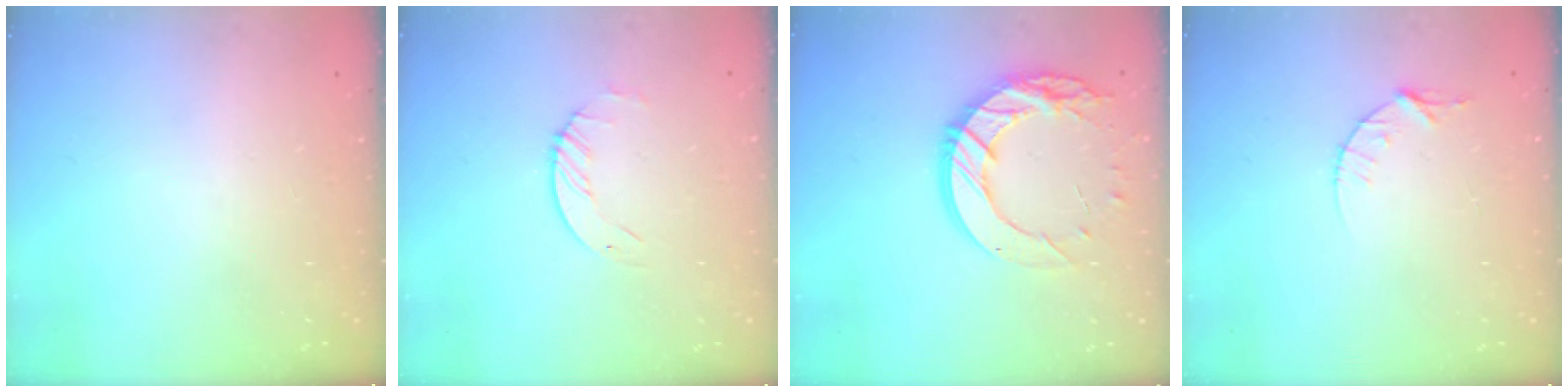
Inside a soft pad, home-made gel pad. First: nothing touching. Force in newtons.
{"total": 1.6, "press": 1.6, "slide": 0.2}
{"total": 16.8, "press": 16.8, "slide": 1.2}
{"total": 4.3, "press": 4.3, "slide": 0.5}